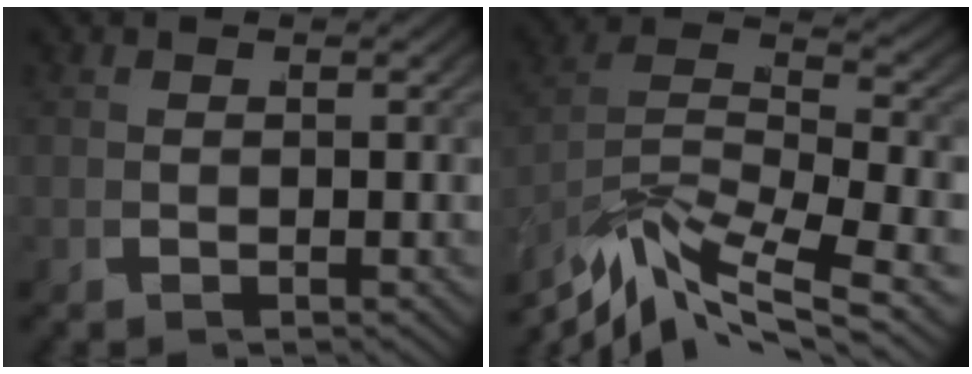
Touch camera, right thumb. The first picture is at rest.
{"total": 9.5, "force": [-2.1, 5.4, 7.6], "torque": [-0.156, -0.021, -0.030]}